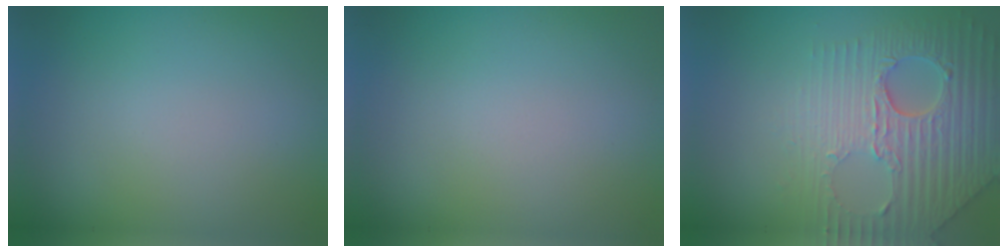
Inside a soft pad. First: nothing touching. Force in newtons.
{"total": 0.0}
{"total": 6.2, "press": 5.2, "slide": 3.3}